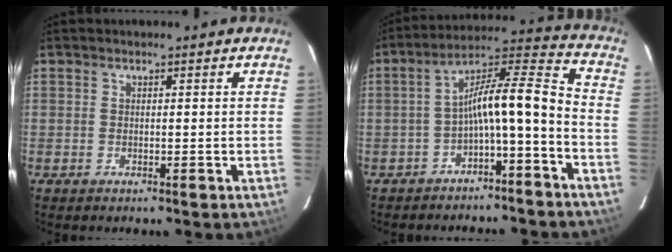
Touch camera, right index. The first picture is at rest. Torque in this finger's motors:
{"motor_torque": [1.46, -0.60, 0.70, 0.18]}